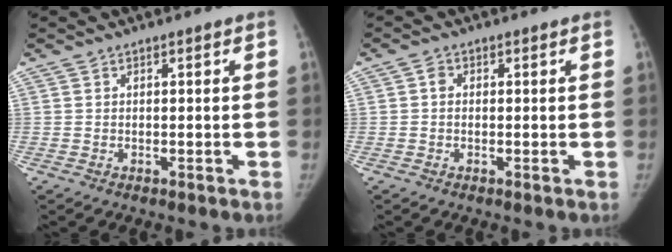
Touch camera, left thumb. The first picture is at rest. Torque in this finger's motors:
{"motor_torque": [-0.29, 0.05, -0.05, -0.11, -0.04]}